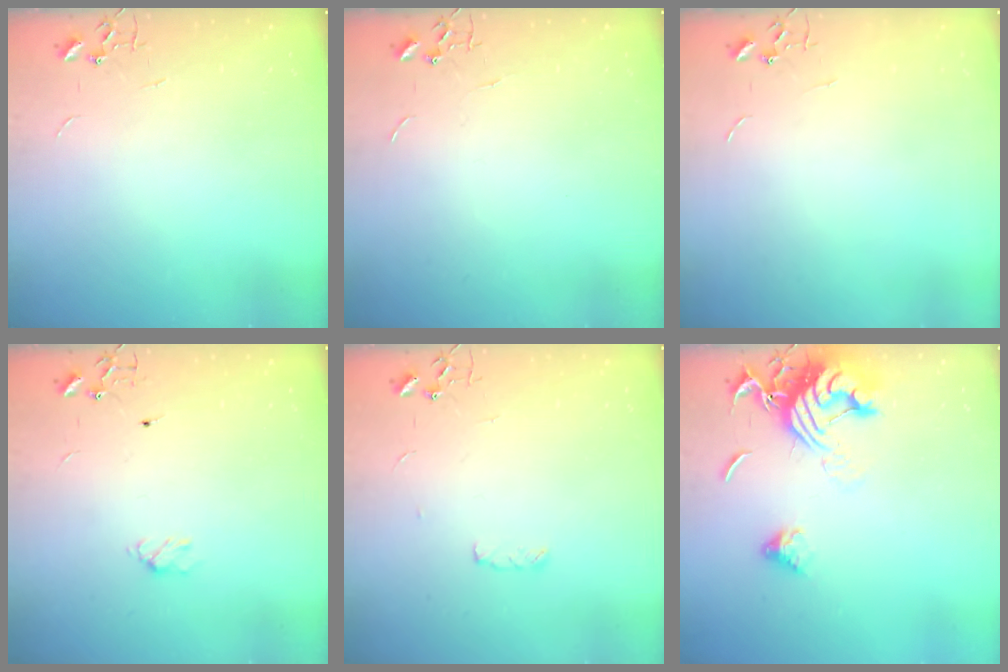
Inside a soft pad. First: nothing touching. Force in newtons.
{"total": 0.0}
{"total": 0.0}
{"total": 4.7, "press": 4.7, "slide": 0.6}
{"total": 3.7, "press": 3.7, "slide": 0.6}
{"total": 14.3, "press": 14.2, "slide": 1.7}